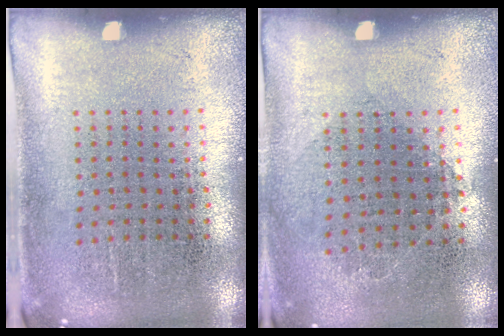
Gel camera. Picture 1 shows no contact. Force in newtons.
{"total": 0.8, "press": 0.8, "slide": 0.3}